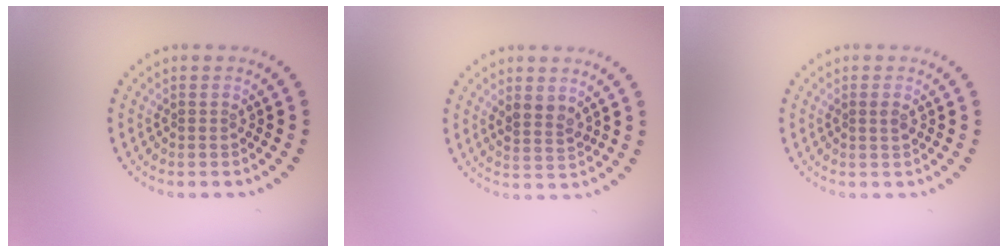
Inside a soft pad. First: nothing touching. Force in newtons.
{"total": 2.4, "press": 2.2, "slide": 0.9}
{"total": 0.8, "press": 0.8, "slide": 0.2}